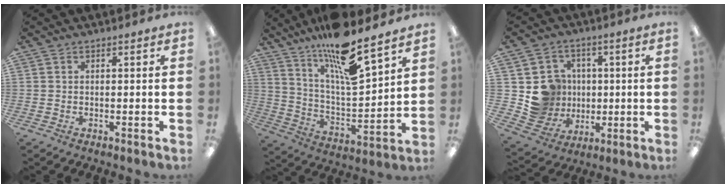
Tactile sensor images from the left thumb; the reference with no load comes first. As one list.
[{"total": 15.6, "force": [12.6, 2.6, 8.8], "torque": [-0.160, -0.089, 0.210]}, {"total": 11.0, "force": [1.4, 10.7, 1.9], "torque": [-0.046, -0.005, 0.044]}]